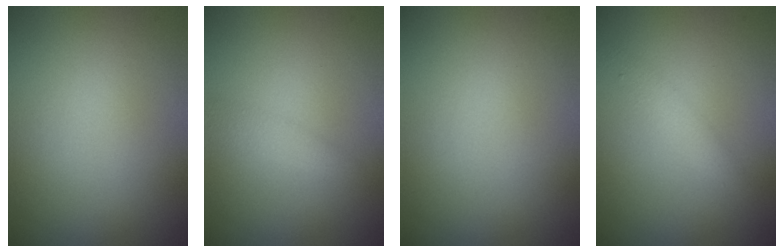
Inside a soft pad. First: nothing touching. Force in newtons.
{"total": 1.2, "press": 1.2, "slide": 0.0}
{"total": 0.0}
{"total": 1.5, "press": 1.5, "slide": 0.0}